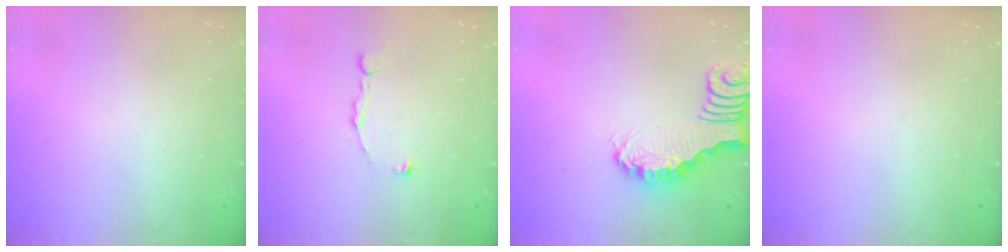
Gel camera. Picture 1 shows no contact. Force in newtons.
{"total": 2.8, "press": 2.8, "slide": 0.2}
{"total": 2.5, "press": 2.5, "slide": 0.2}
{"total": 0.0}